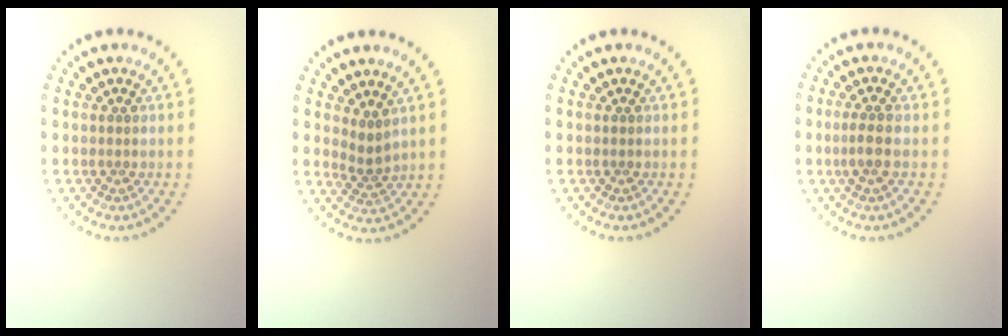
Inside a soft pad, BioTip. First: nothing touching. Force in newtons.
{"total": 1.8, "press": 1.2, "slide": 1.4}
{"total": 0.0}
{"total": 1.6, "press": 1.4, "slide": 0.8}